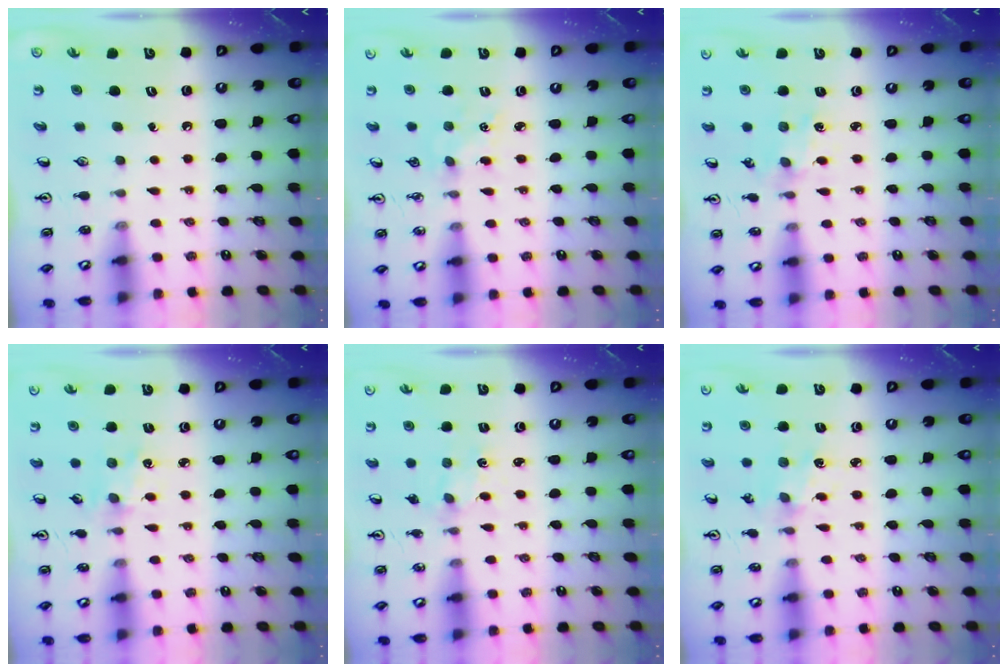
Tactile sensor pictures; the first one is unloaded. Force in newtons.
{"total": 5.0, "press": 5.0, "slide": 0.6}
{"total": 2.0, "press": 2.0, "slide": 0.4}
{"total": 2.3, "press": 2.2, "slide": 0.4}
{"total": 0.6, "press": 0.6, "slide": 0.2}
{"total": 2.1, "press": 2.1, "slide": 0.4}